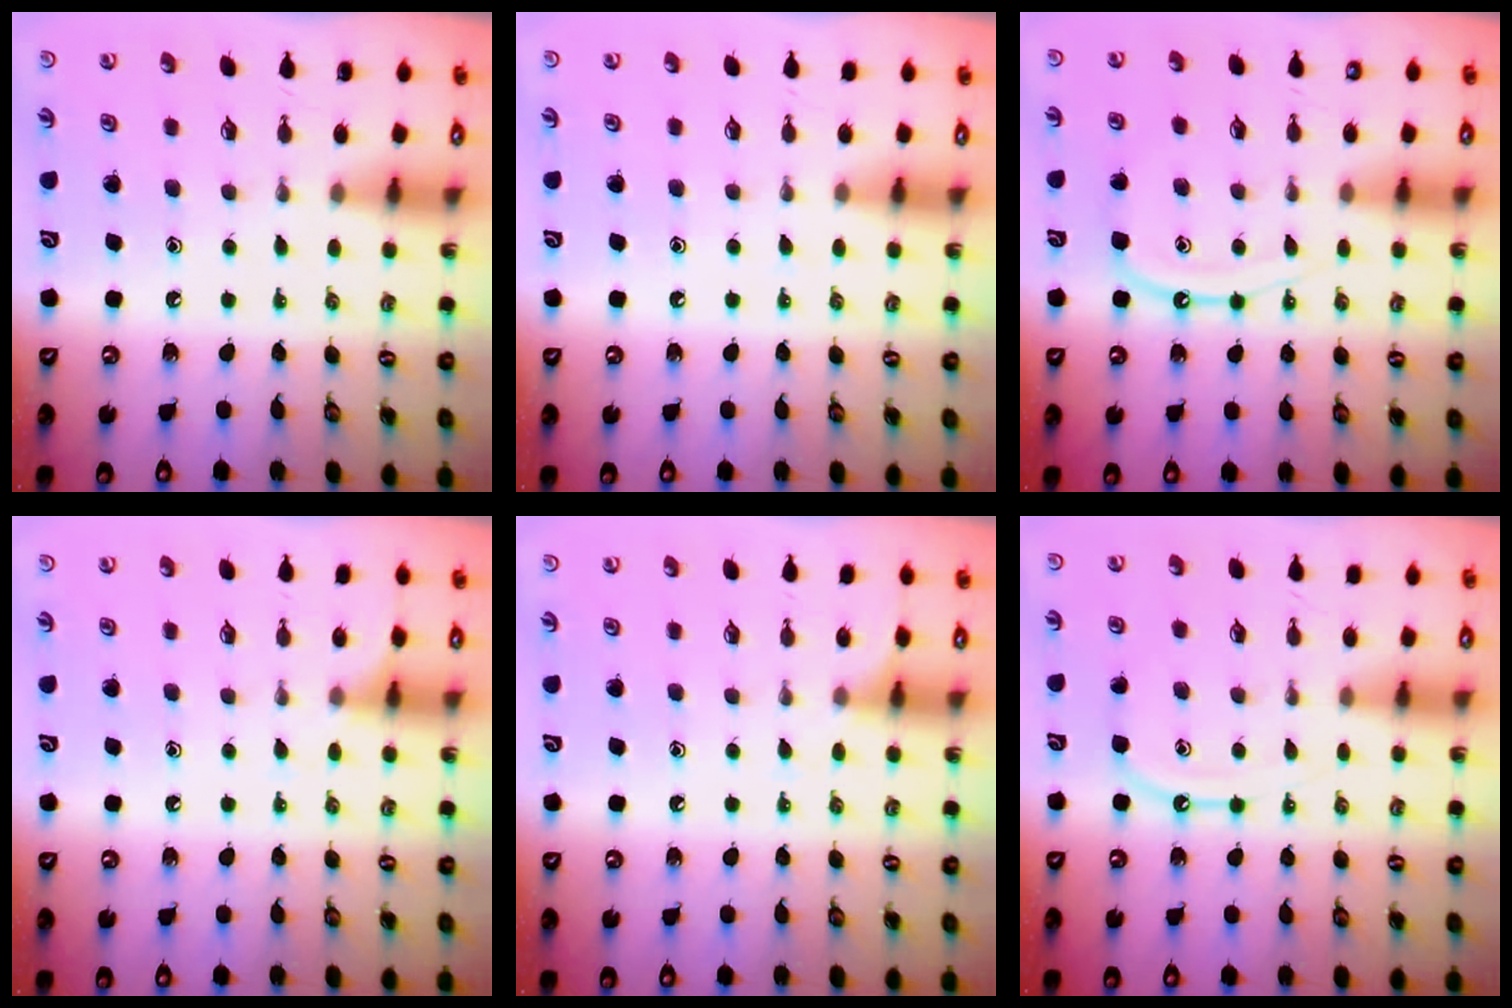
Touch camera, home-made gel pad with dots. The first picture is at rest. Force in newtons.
{"total": 5.9, "press": 5.8, "slide": 0.8}
{"total": 9.3, "press": 9.2, "slide": 1.0}
{"total": 4.7, "press": 4.7, "slide": 0.6}
{"total": 4.7, "press": 4.7, "slide": 0.6}
{"total": 7.3, "press": 7.2, "slide": 0.8}